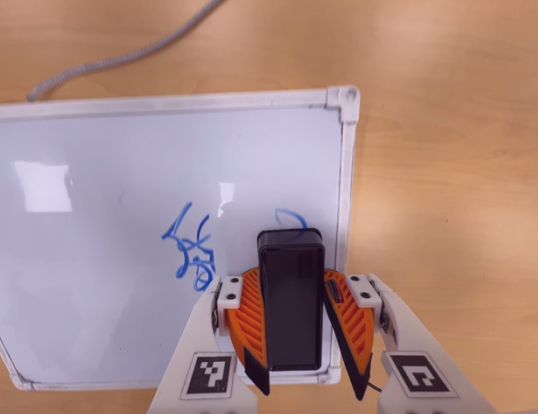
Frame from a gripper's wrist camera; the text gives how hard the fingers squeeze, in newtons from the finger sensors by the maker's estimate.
{"total": 13.2, "left": 15.4, "right": 10.9}